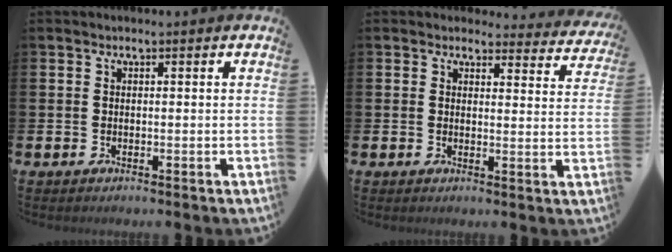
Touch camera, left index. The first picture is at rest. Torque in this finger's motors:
{"motor_torque": [0.95, -1.19, 0.15, 0.00]}